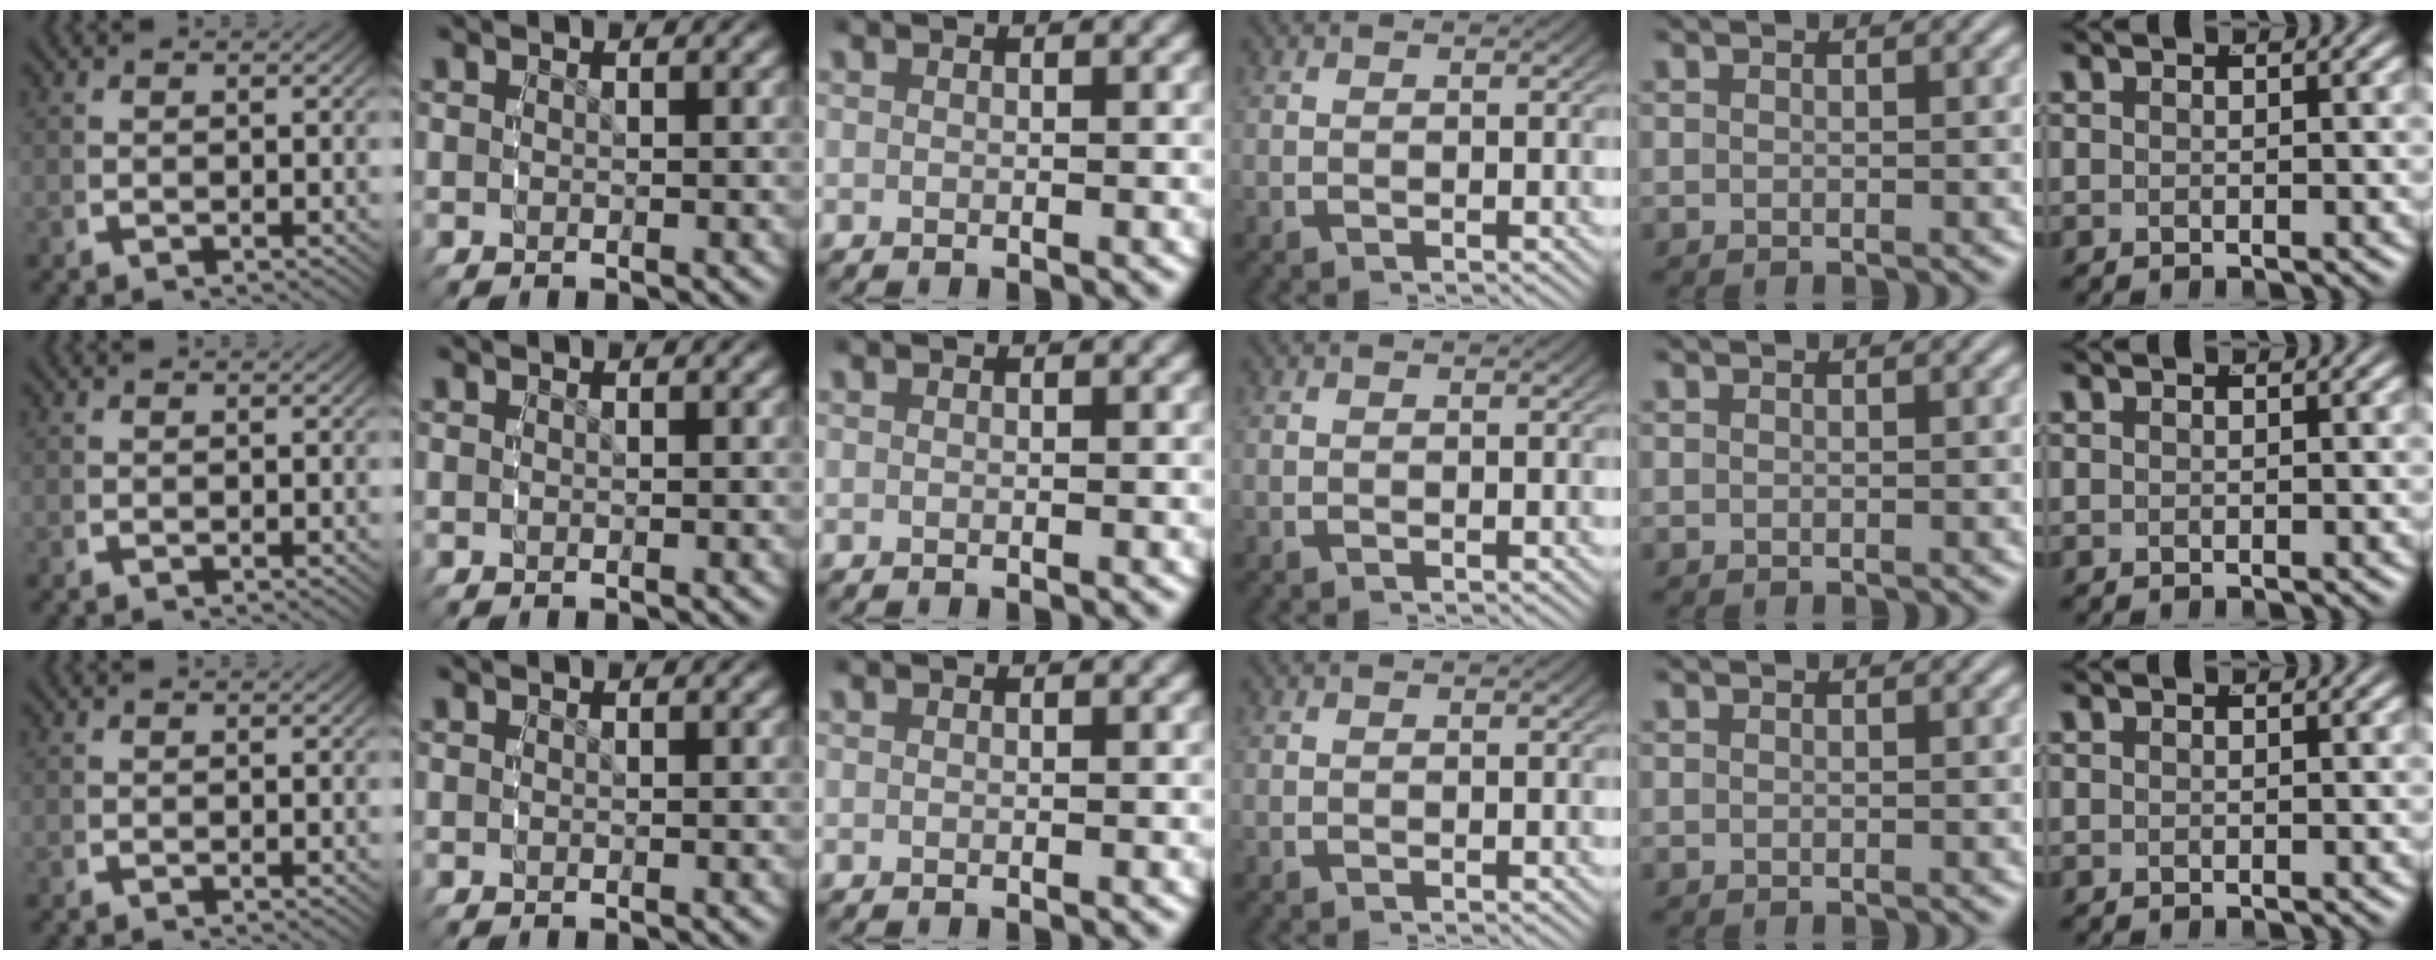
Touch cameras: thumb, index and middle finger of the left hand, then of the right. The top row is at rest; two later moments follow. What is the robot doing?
{"motion": "reach", "object": "backpack"}